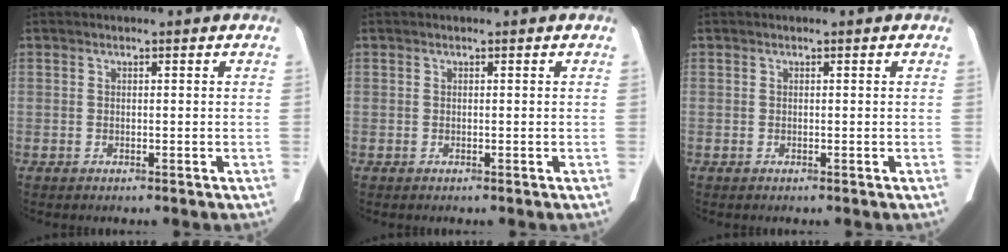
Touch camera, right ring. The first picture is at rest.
{"total": 0.0}
{"total": 0.0}